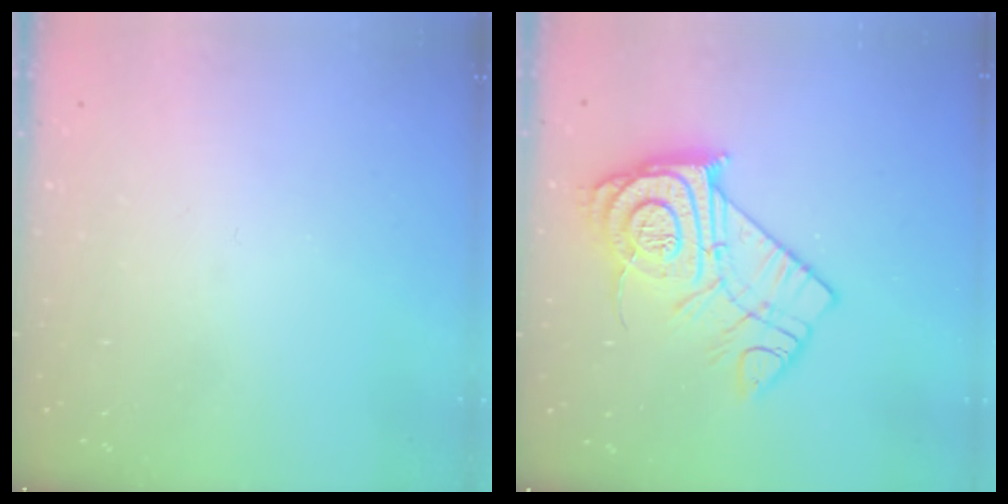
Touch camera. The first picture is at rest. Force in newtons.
{"total": 16.1, "press": 16.1, "slide": 1.1}